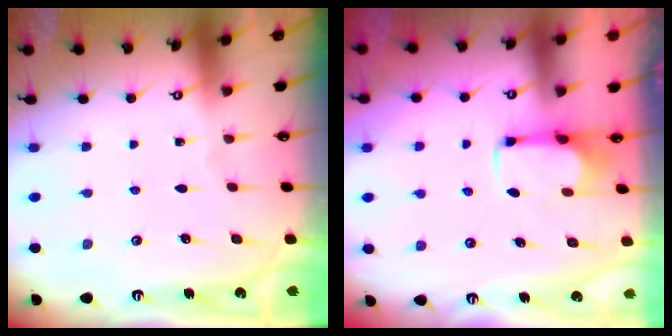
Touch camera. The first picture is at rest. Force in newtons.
{"total": 2.8, "press": 2.7, "slide": 0.9}